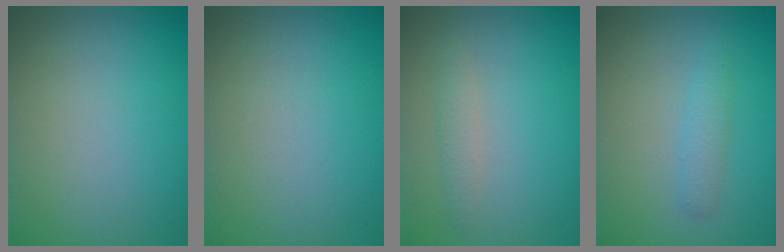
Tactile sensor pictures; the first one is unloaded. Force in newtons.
{"total": 0.0}
{"total": 1.4, "press": 1.4, "slide": 0.1}
{"total": 1.4, "press": 1.4, "slide": 0.1}